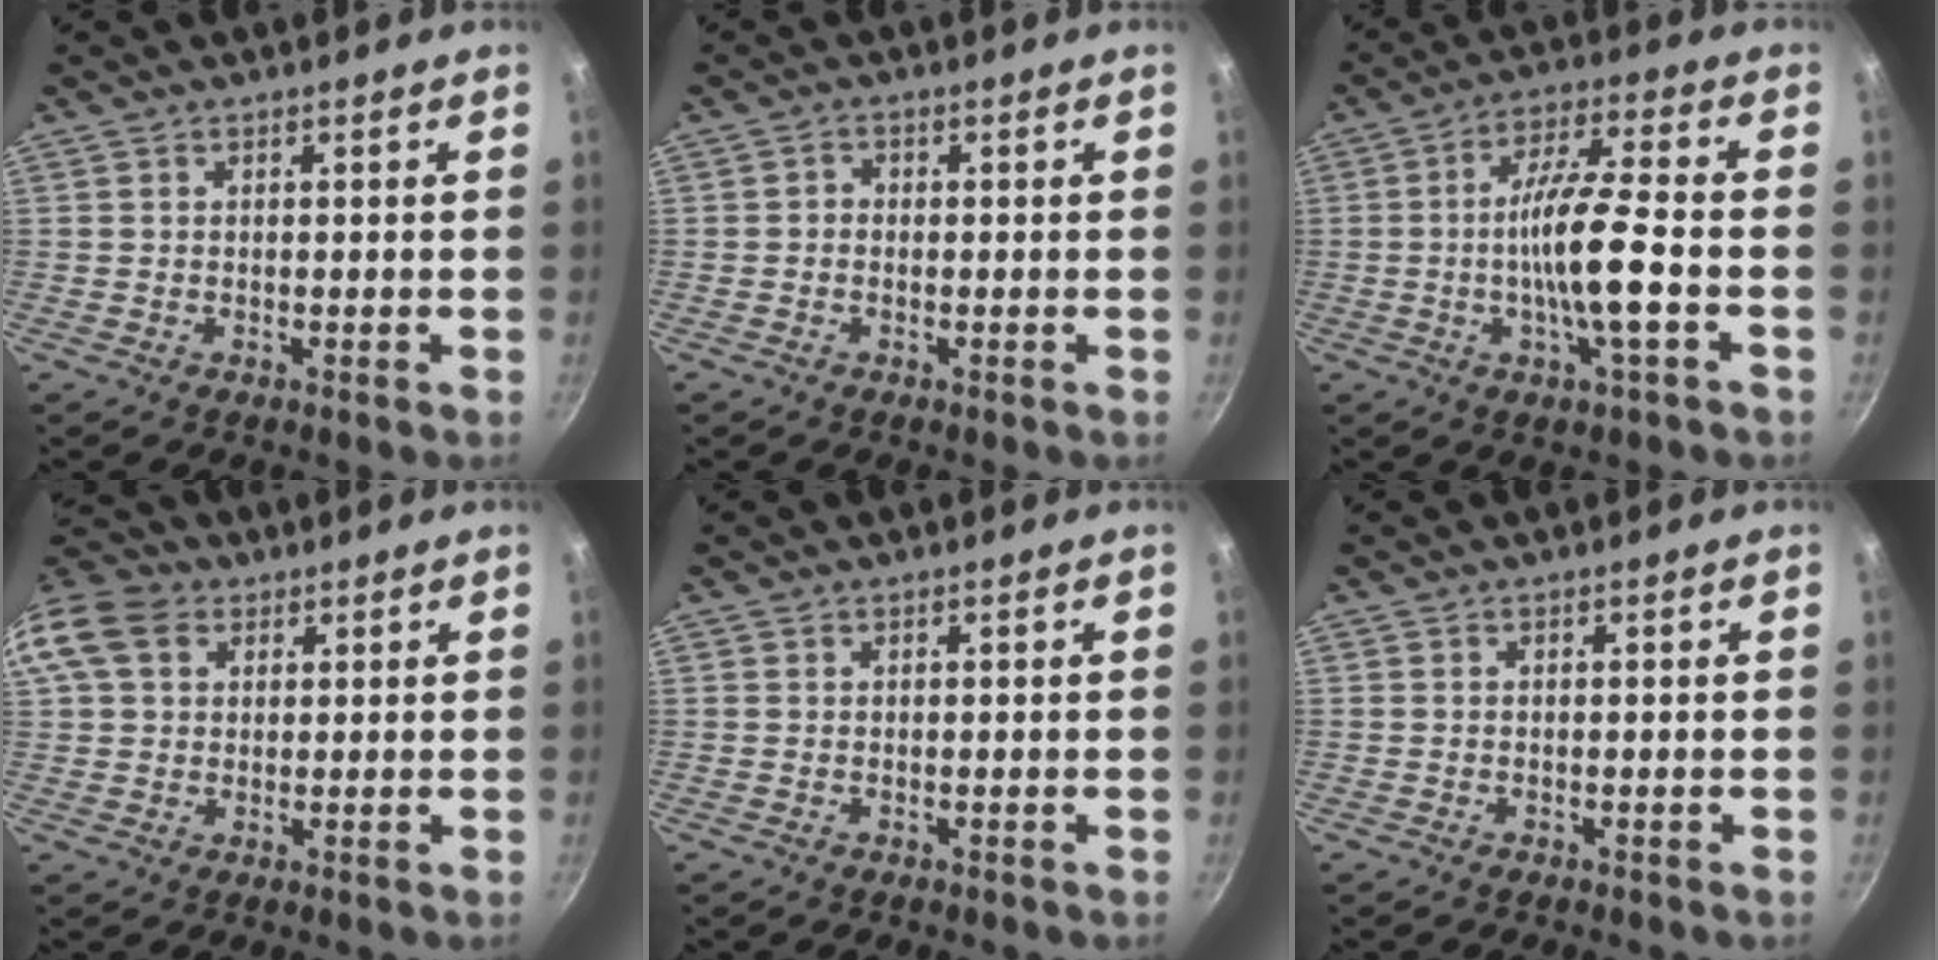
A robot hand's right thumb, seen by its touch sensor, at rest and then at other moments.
{"total": 1.2, "force": [-0.4, 1.0, 0.5], "torque": [-0.006, 0.006, -0.010]}
{"total": 11.8, "force": [-2.7, 1.9, 11.4], "torque": [-0.206, 0.020, -0.055]}
{"total": 13.0, "force": [4.5, 10.1, 6.9], "torque": [-0.137, 0.020, 0.070]}
{"total": 0.0}
{"total": 0.0}